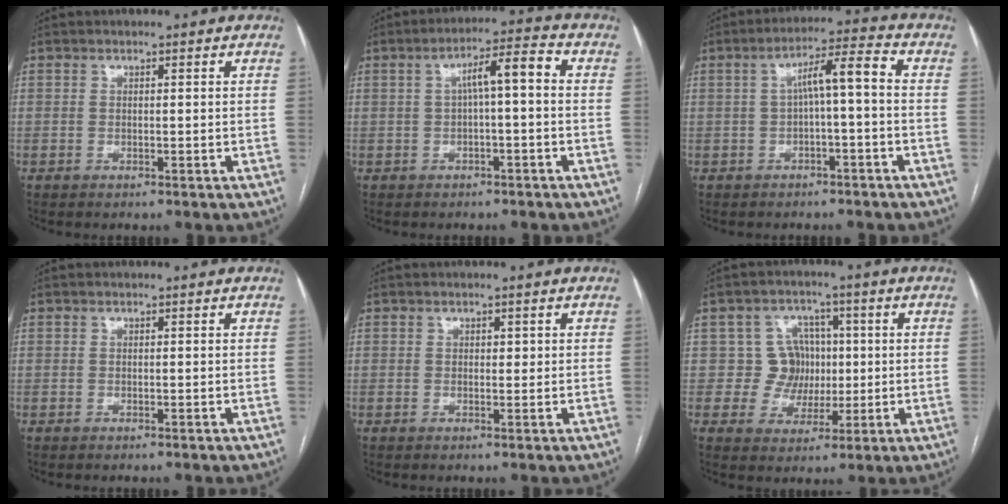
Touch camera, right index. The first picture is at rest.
{"total": 6.0, "force": [0.4, 1.0, 5.9], "torque": [-0.095, 0.026, 0.006]}
{"total": 6.4, "force": [-0.2, 0.8, 6.3], "torque": [-0.103, 0.030, -0.001]}
{"total": 0.0}
{"total": 1.0, "force": [0.3, 0.6, 0.8], "torque": [-0.008, 0.000, 0.004]}
{"total": 6.6, "force": [0.6, 6.5, 1.0], "torque": [-0.004, 0.024, 0.012]}